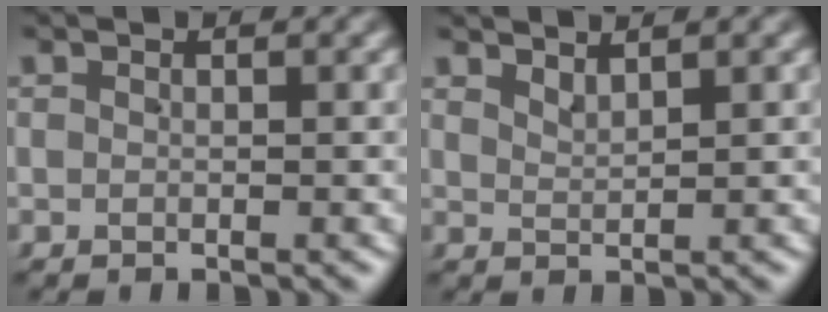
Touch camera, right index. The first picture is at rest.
{"total": 2.0, "force": [1.9, -0.3, 0.1], "torque": [-0.003, -0.002, 0.039]}